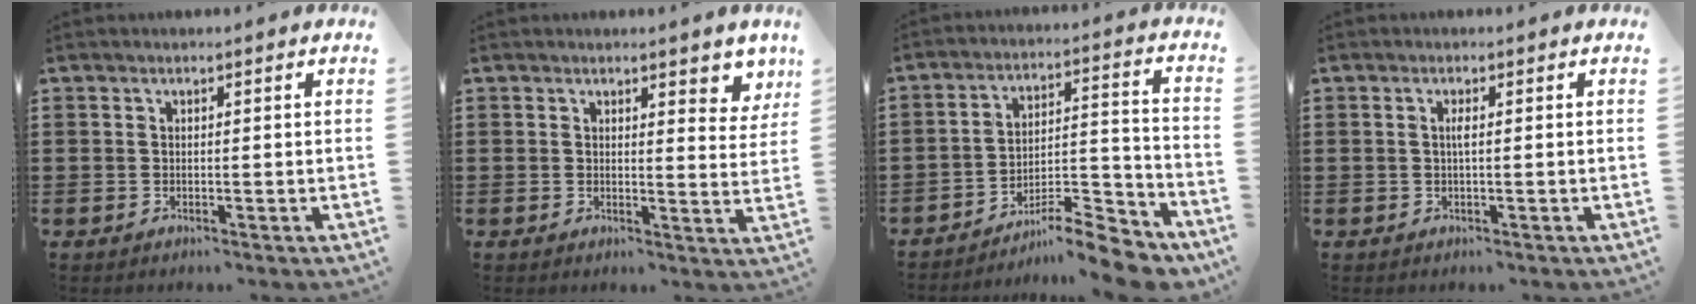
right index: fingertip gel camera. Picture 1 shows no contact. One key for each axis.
{"total": 2.9, "fx": 2.6, "fy": 0.7, "fz": 1.1, "tx": -0.014, "ty": -0.004, "tz": 0.044}
{"total": 10.0, "fx": -9.0, "fy": 1.7, "fz": 4.1, "tx": -0.048, "ty": 0.028, "tz": -0.170}
{"total": 1.2, "fx": 0.1, "fy": 0.1, "fz": 1.1, "tx": -0.022, "ty": -0.001, "tz": 0.000}